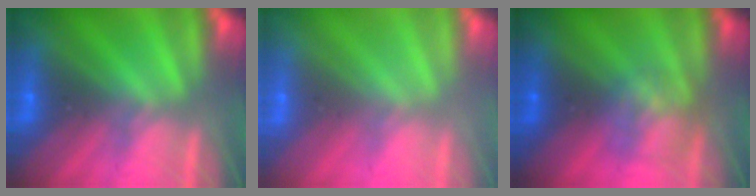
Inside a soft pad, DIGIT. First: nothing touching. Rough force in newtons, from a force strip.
{"total": 3.5}
{"total": 2.7}